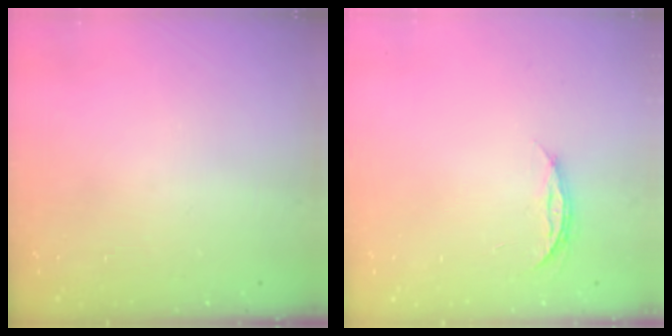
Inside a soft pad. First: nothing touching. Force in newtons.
{"total": 4.2, "press": 4.1, "slide": 0.5}